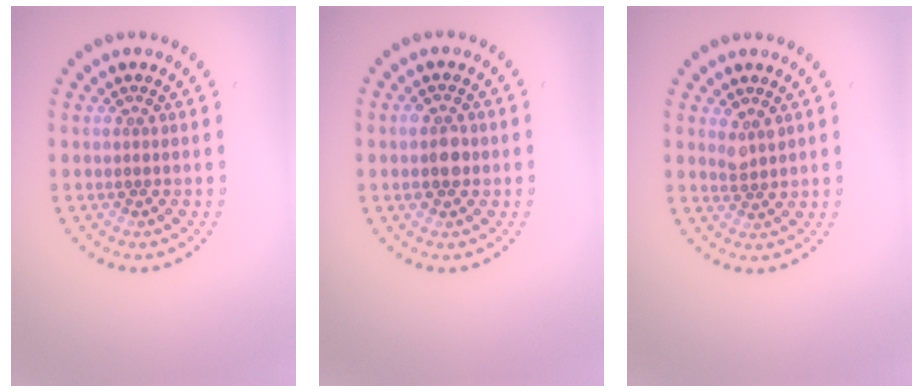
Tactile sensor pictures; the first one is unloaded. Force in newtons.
{"total": 2.3, "press": 2.2, "slide": 0.3}
{"total": 1.6, "press": 1.3, "slide": 0.9}